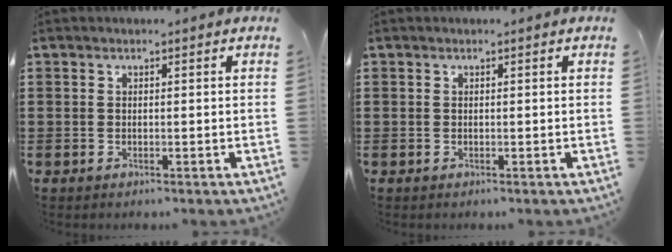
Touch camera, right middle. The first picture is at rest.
{"total": 0.0}